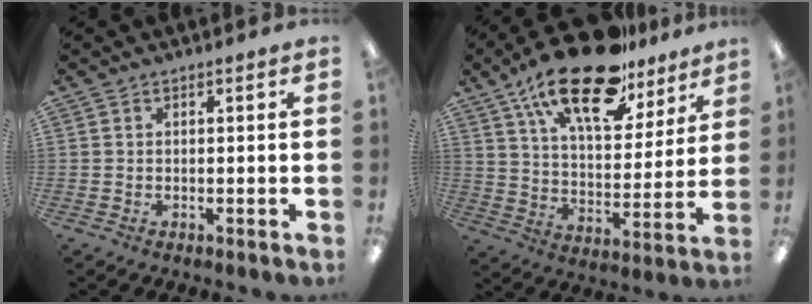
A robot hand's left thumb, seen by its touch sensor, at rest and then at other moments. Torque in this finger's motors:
{"motor_torque": [0.62, 0.62, 1.58, -1.21, 0.45]}